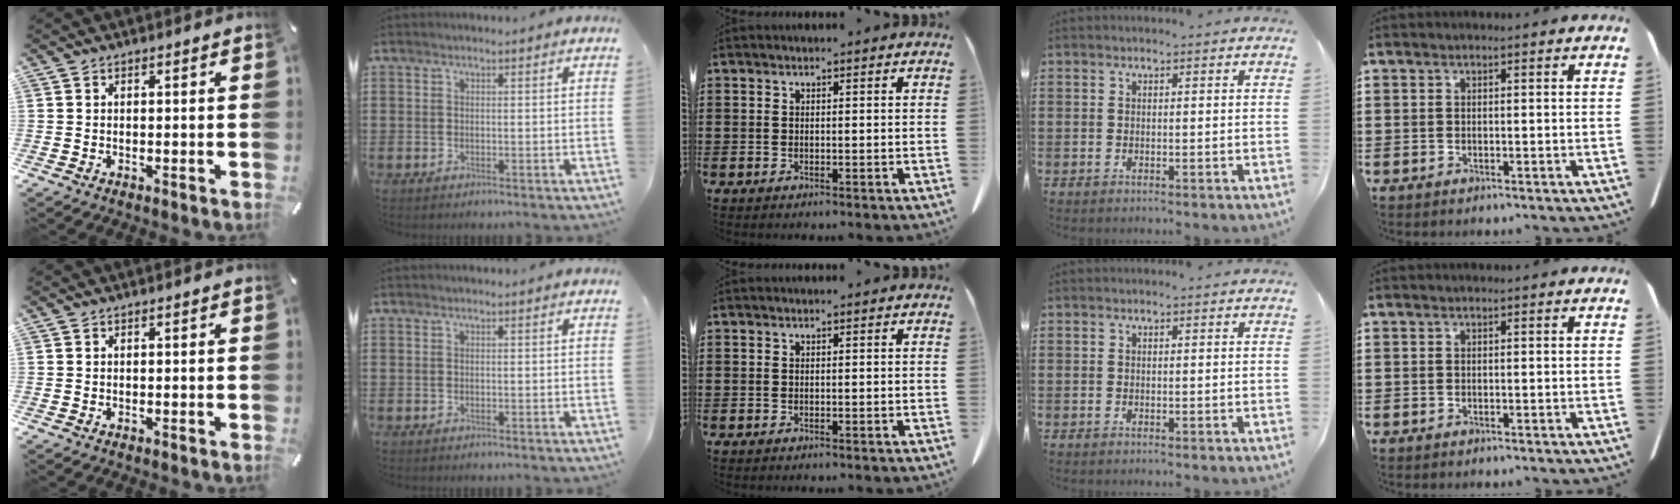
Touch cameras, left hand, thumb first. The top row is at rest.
{}